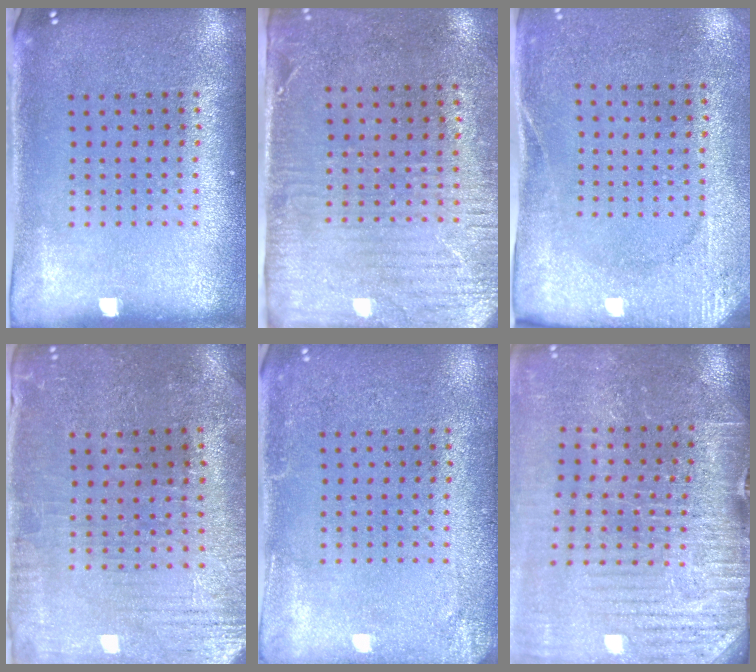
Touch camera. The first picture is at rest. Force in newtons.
{"total": 3.0, "press": 2.4, "slide": 1.7}
{"total": 2.6, "press": 2.0, "slide": 1.6}
{"total": 0.8, "press": 0.7, "slide": 0.4}
{"total": 2.0, "press": 1.9, "slide": 0.1}
{"total": 4.1, "press": 4.0, "slide": 0.9}